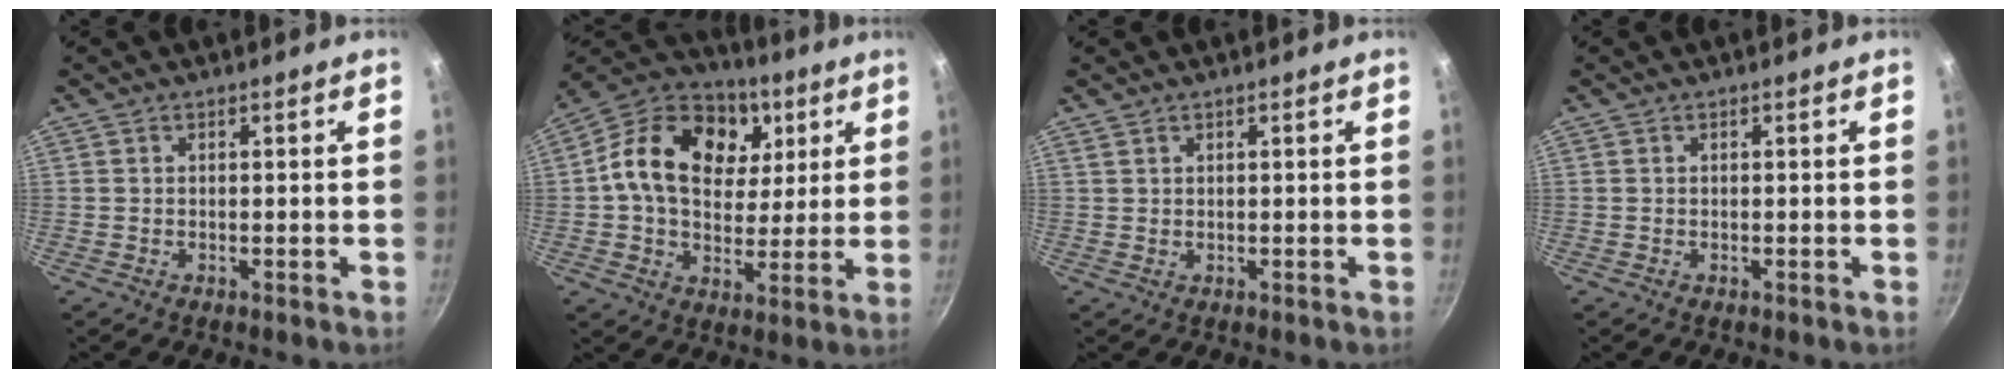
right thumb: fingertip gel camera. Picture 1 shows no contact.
{"total": 20.7, "force": [5.6, 14.9, 13.2], "torque": [-0.206, 0.004, 0.080]}
{"total": 0.7, "force": [0.6, 0.2, 0.3], "torque": [-0.004, -0.006, 0.012]}
{"total": 0.0}